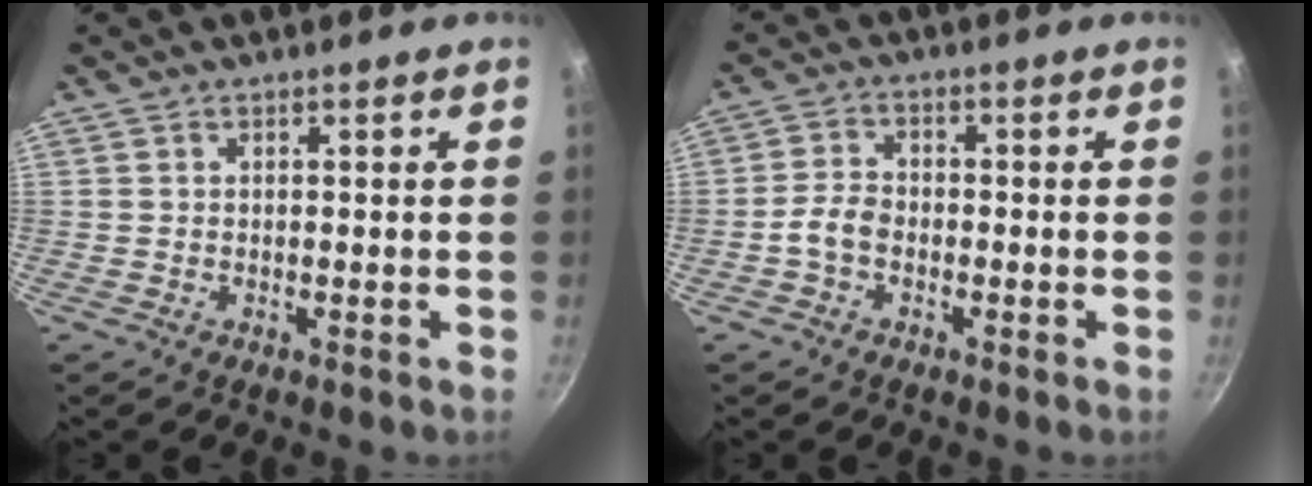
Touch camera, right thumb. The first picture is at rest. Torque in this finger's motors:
{"motor_torque": [0.22, -0.05, 0.43, -0.64, 0.02]}